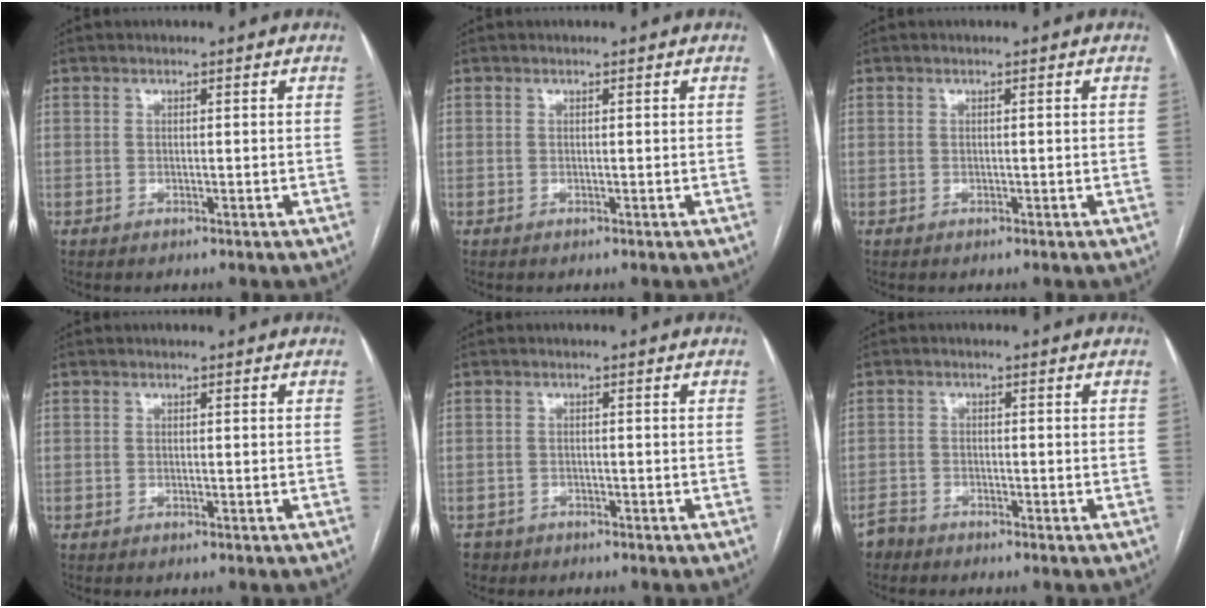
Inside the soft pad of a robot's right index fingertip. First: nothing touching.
{"total": 0.0}
{"total": 0.0}
{"total": 0.0}
{"total": 2.6, "force": [-1.9, 1.8, -0.2], "torque": [-0.001, 0.004, -0.033]}
{"total": 2.0, "force": [-1.5, 1.2, -0.4], "torque": [0.005, 0.003, -0.033]}